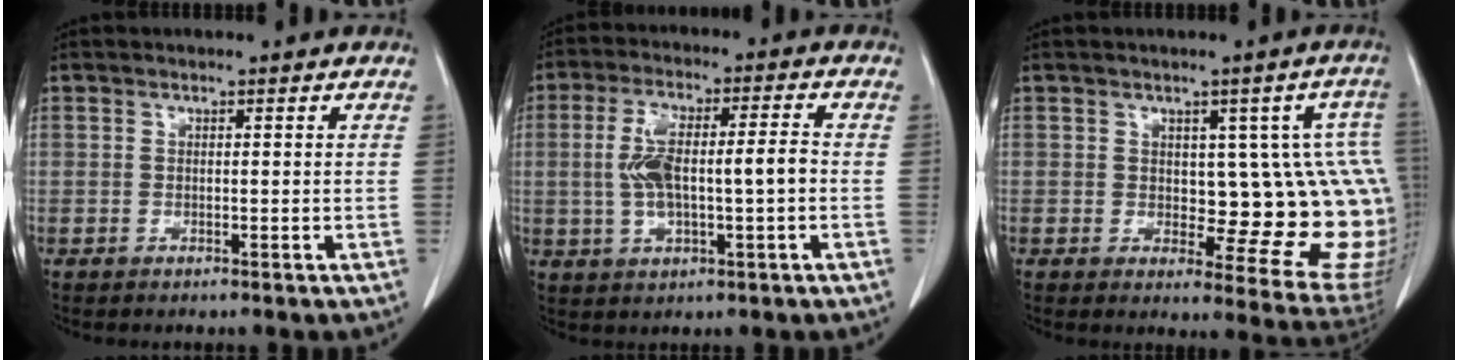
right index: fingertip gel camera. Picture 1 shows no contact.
{"total": 9.9, "force": [-0.5, 2.7, 9.5], "torque": [-0.191, 0.021, -0.003]}
{"total": 13.8, "force": [0.5, 5.6, 12.6], "torque": [-0.102, 0.010, 0.015]}